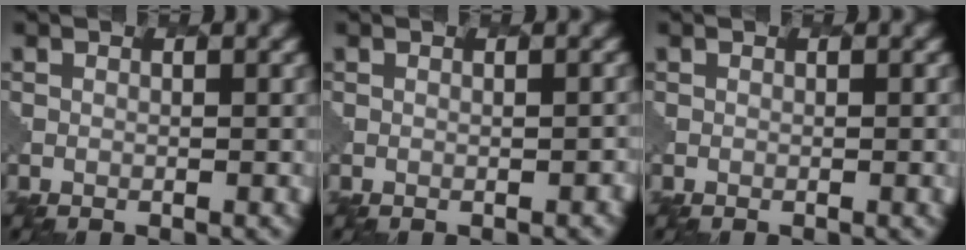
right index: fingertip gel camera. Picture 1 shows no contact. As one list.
[{"total": 1.0, "force": [-0.6, 0.4, 0.8], "torque": [-0.006, 0.005, -0.004]}, {"total": 1.1, "force": [0.0, 0.4, 1.1], "torque": [-0.006, 0.002, 0.004]}]